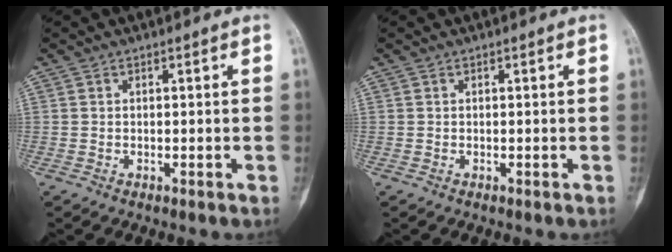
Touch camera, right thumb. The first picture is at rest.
{"total": 0.0}